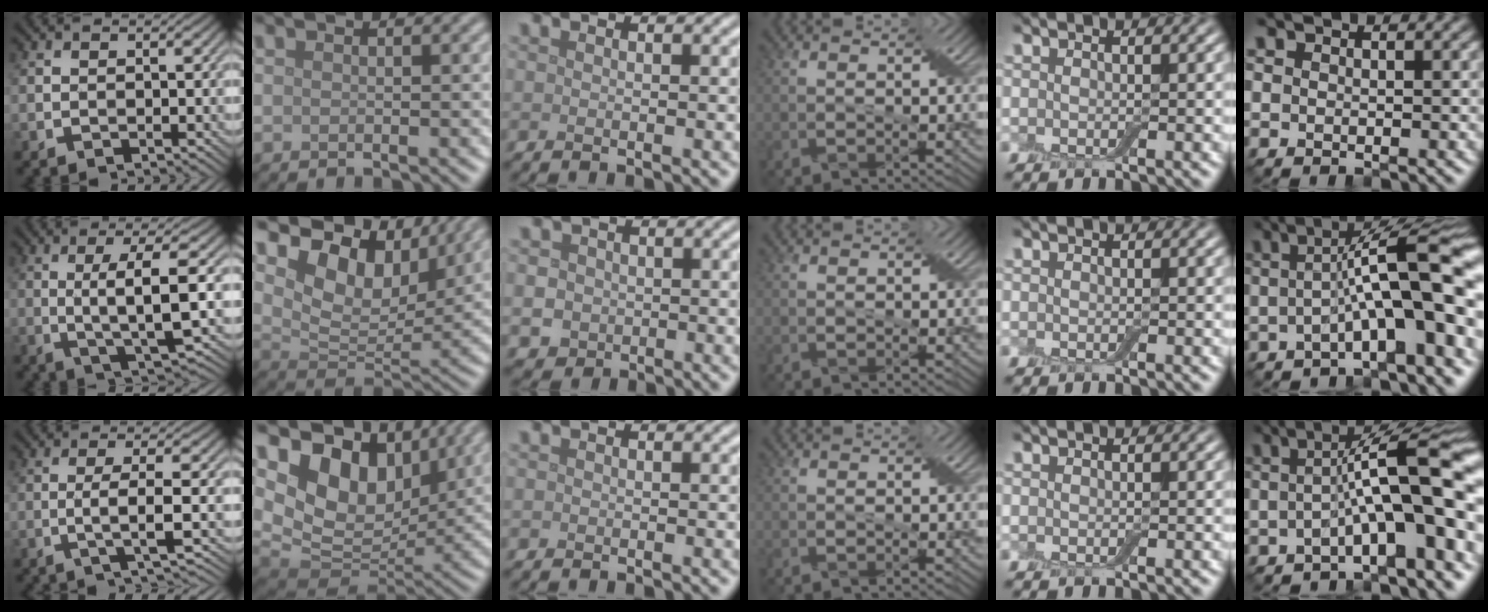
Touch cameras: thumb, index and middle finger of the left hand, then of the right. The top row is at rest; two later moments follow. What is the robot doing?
{"motion": "extract", "object": "backpack"}